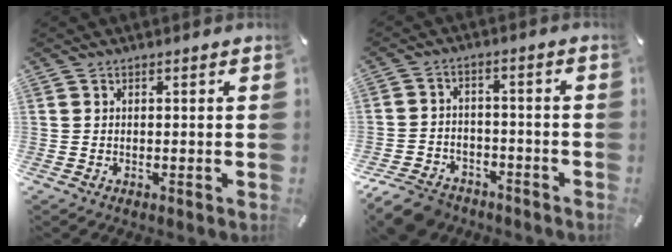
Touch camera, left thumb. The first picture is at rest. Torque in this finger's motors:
{"motor_torque": [-0.42, 0.69, 0.64, 0.82, 0.02]}